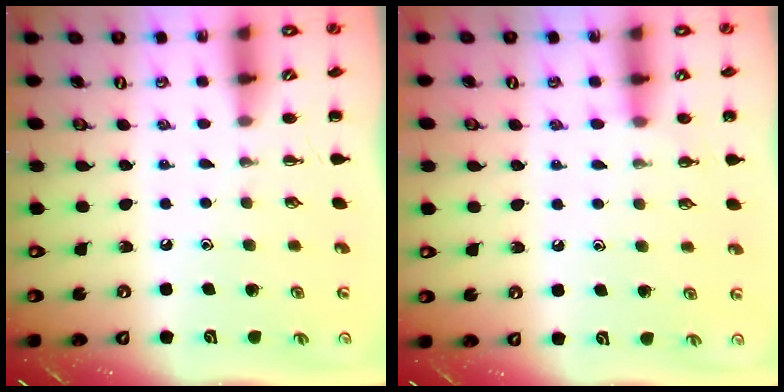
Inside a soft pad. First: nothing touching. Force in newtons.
{"total": 6.1, "press": 5.9, "slide": 1.5}